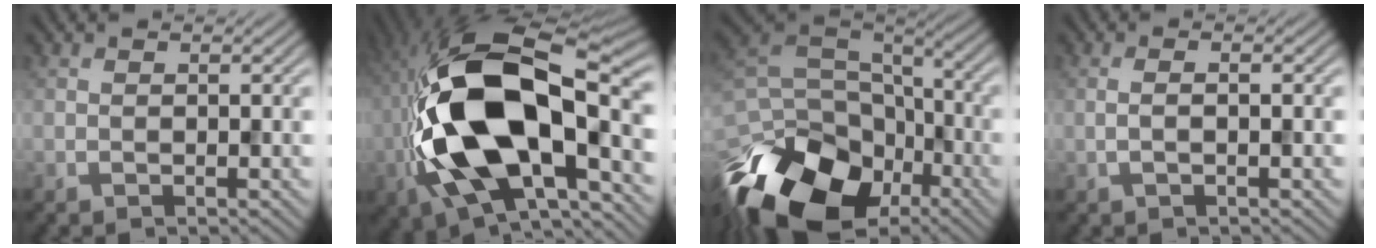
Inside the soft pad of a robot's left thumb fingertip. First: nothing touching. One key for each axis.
{"total": 19.3, "fx": -2.7, "fy": 9.5, "fz": 16.6, "tx": -0.333, "ty": 0.003, "tz": -0.047}
{"total": 18.8, "fx": -11.0, "fy": 11.3, "fz": 10.3, "tx": -0.253, "ty": -0.050, "tz": -0.178}
{"total": 1.5, "fx": -0.2, "fy": 0.2, "fz": 1.4, "tx": -0.029, "ty": 0.004, "tz": -0.008}